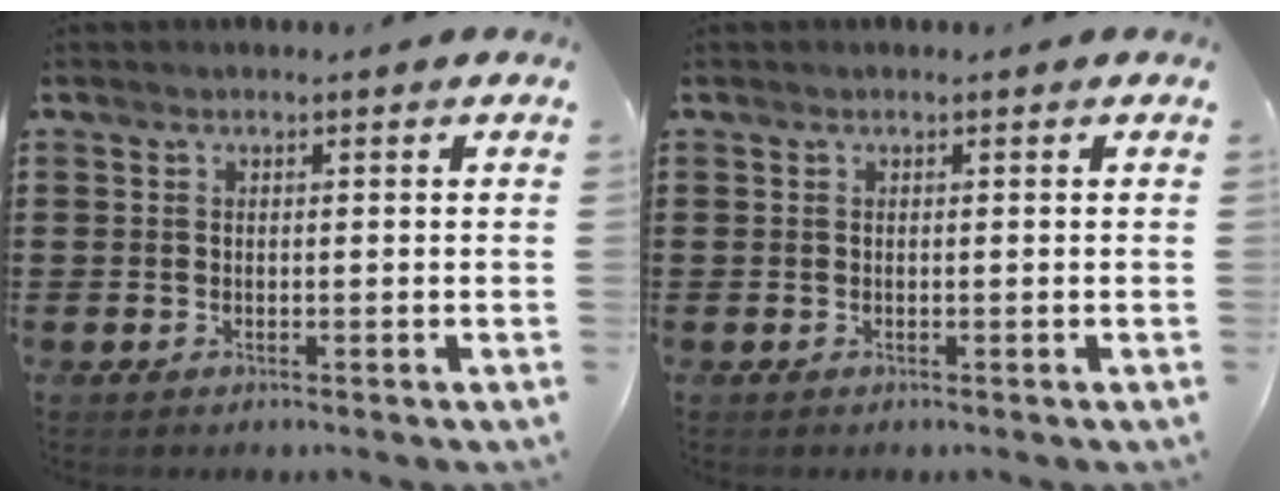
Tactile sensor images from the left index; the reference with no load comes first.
{"total": 0.0}